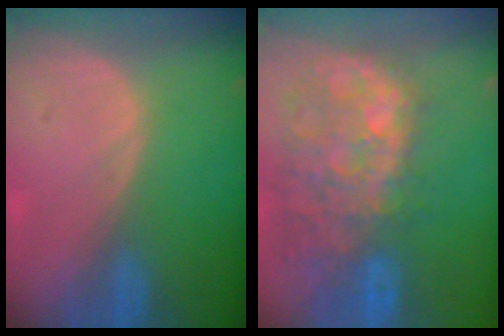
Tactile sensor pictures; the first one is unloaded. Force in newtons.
{"total": 13.5, "press": 11.6, "slide": 6.8}